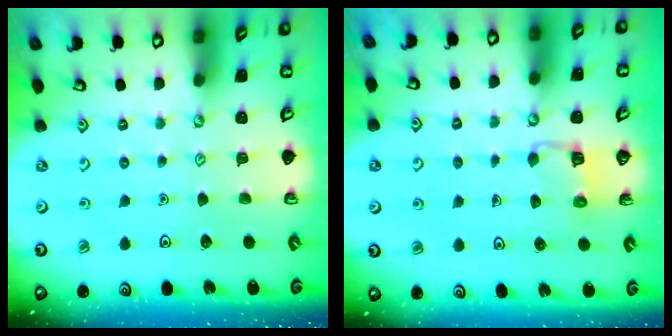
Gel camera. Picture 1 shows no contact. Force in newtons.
{"total": 3.3, "press": 3.3, "slide": 0.3}